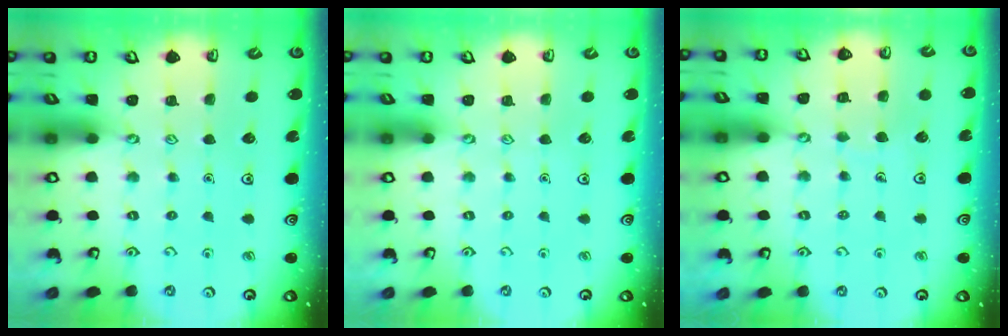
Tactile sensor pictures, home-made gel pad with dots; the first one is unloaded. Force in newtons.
{"total": 0.0}
{"total": 4.7, "press": 4.7, "slide": 0.3}